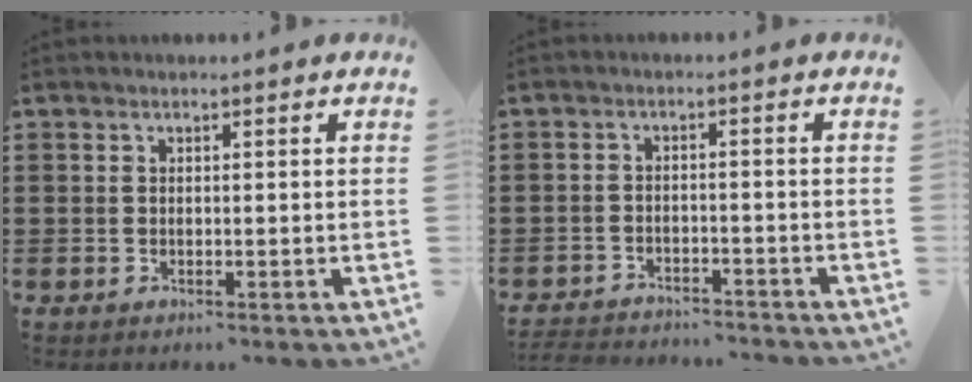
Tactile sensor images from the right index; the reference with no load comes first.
{"total": 3.0, "force": [-3.0, 0.2, -0.1], "torque": [-0.004, 0.000, -0.065]}